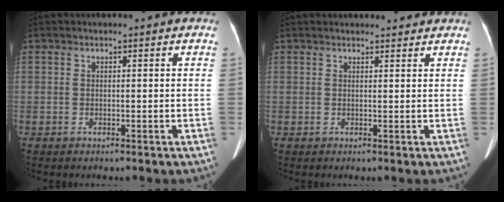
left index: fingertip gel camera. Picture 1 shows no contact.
{"total": 6.3, "force": [5.8, 1.5, 1.8], "torque": [-0.016, 0.023, 0.067]}